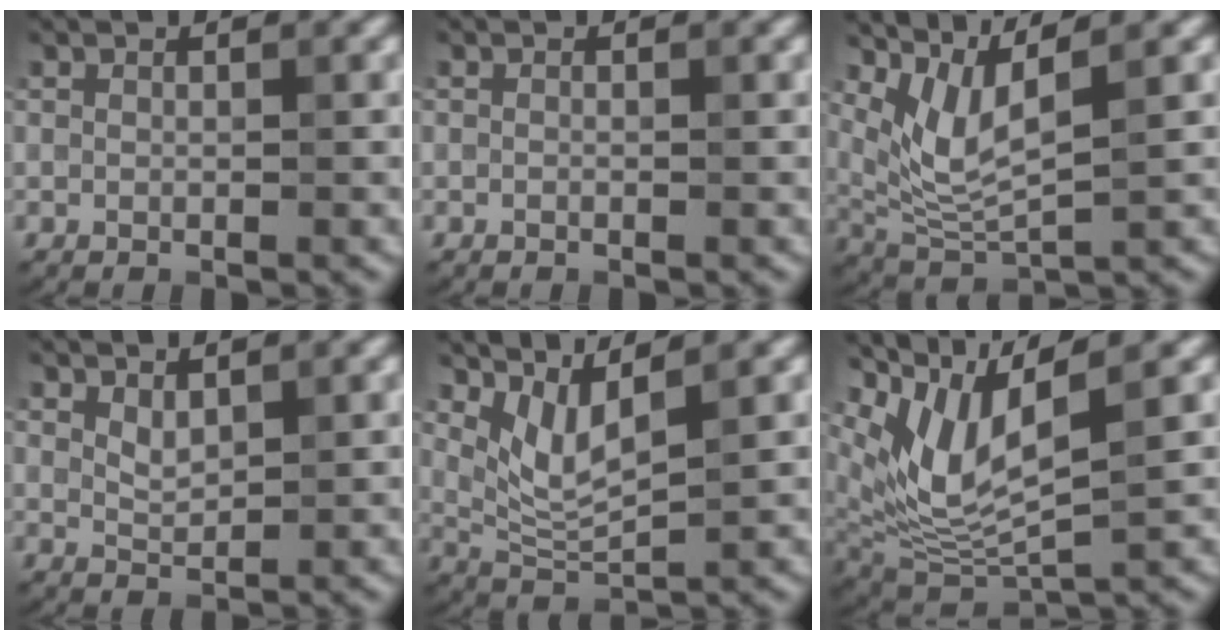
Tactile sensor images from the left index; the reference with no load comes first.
{"total": 0.0}
{"total": 4.8, "force": [2.5, 1.2, 3.9], "torque": [-0.093, -0.009, 0.061]}
{"total": 1.6, "force": [1.0, 0.6, 1.0], "torque": [-0.022, -0.004, 0.026]}
{"total": 3.8, "force": [2.3, 1.0, 2.8], "torque": [-0.071, -0.014, 0.054]}
{"total": 7.6, "force": [3.7, 2.3, 6.2], "torque": [-0.137, -0.010, 0.076]}